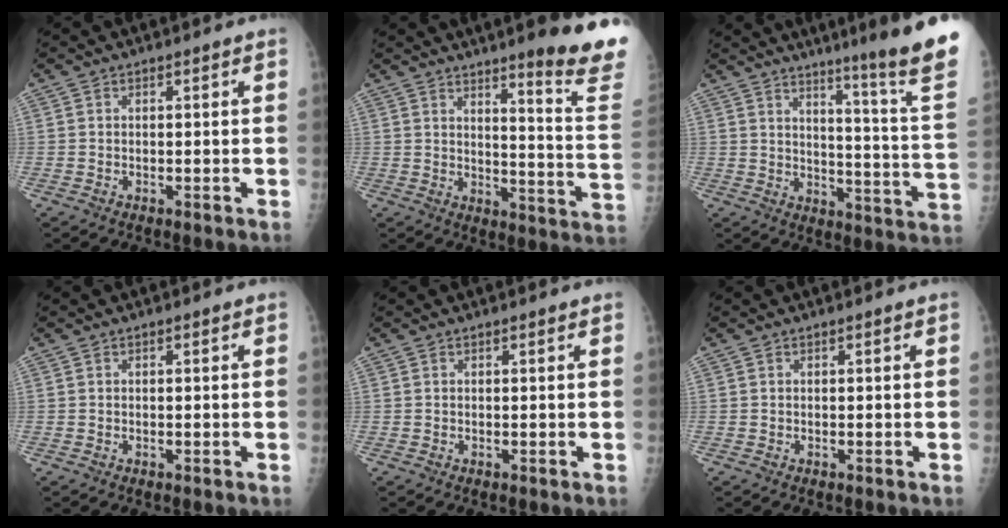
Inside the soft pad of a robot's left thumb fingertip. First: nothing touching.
{"total": 17.0, "force": [12.1, 0.9, 11.8], "torque": [-0.122, -0.093, 0.154]}
{"total": 19.4, "force": [14.3, -1.5, 13.1], "torque": [-0.160, -0.120, 0.185]}
{"total": 0.0}
{"total": 0.0}
{"total": 0.0}